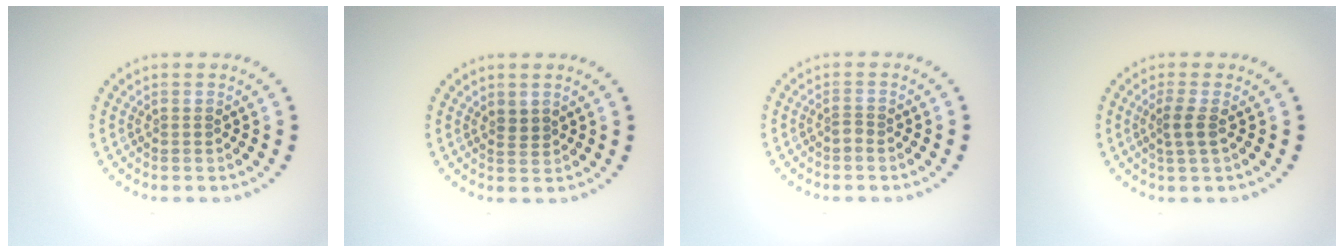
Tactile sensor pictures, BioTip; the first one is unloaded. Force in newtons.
{"total": 1.1, "press": 0.9, "slide": 0.6}
{"total": 0.9, "press": 0.5, "slide": 0.7}
{"total": 1.7, "press": 1.4, "slide": 1.0}